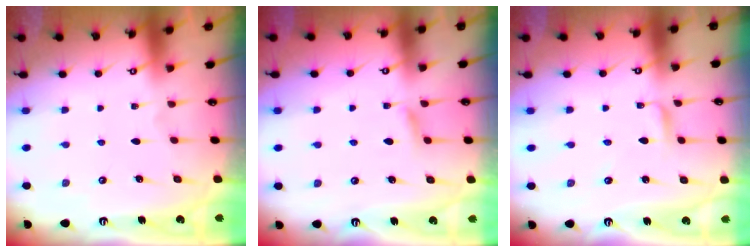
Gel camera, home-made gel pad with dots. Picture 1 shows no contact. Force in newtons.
{"total": 4.3, "press": 4.3, "slide": 0.6}
{"total": 1.9, "press": 1.9, "slide": 0.2}